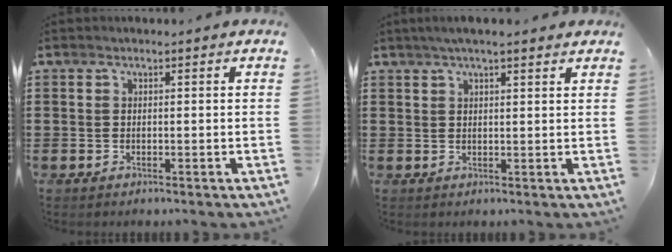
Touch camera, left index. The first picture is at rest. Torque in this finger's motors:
{"motor_torque": [1.38, -0.76, 0.37, 0.12]}